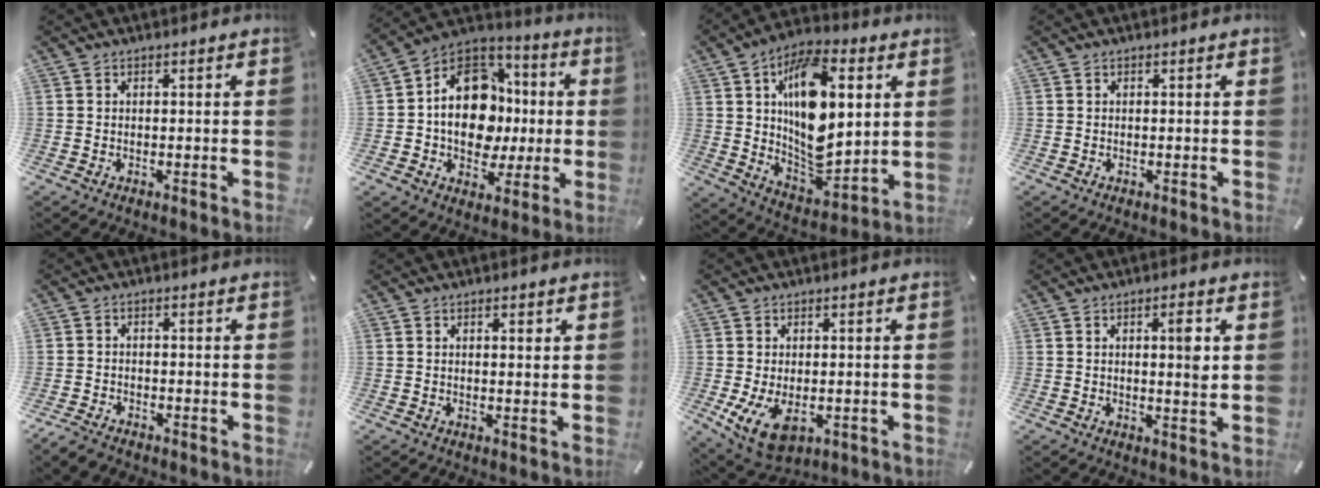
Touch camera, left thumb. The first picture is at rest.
{"total": 17.4, "force": [-0.4, 13.6, 10.8], "torque": [-0.196, 0.005, -0.002]}
{"total": 19.3, "force": [5.6, 10.9, 14.9], "torque": [-0.260, -0.026, 0.095]}
{"total": 0.0}
{"total": 2.5, "force": [-2.1, 1.2, 0.7], "torque": [-0.018, 0.010, -0.043]}
{"total": 1.1, "force": [0.5, 0.4, 1.0], "torque": [-0.020, 0.001, 0.007]}
{"total": 7.2, "force": [-1.6, 4.7, 5.2], "torque": [-0.109, -0.009, -0.029]}
{"total": 4.6, "force": [1.3, 1.1, 4.3], "torque": [-0.063, -0.008, 0.014]}